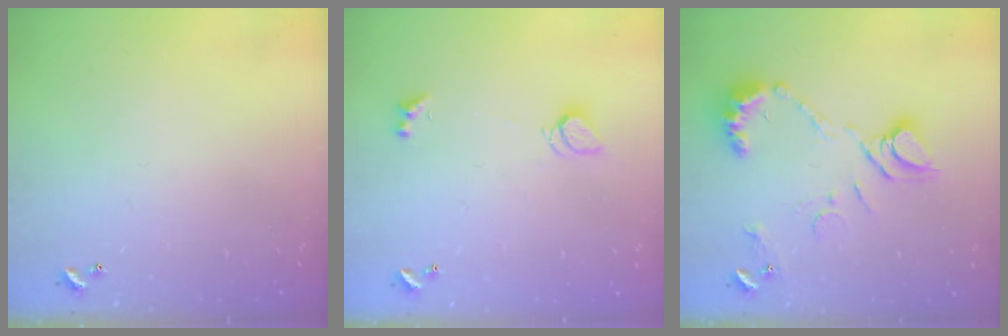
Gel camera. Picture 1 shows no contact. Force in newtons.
{"total": 2.0, "press": 1.9, "slide": 0.5}
{"total": 11.1, "press": 11.0, "slide": 1.3}